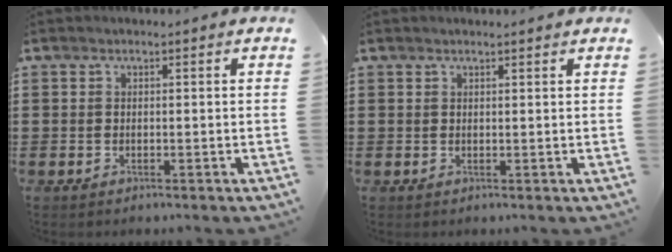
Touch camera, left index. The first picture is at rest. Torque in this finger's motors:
{"motor_torque": [1.36, -0.78, -0.10, 0.01]}